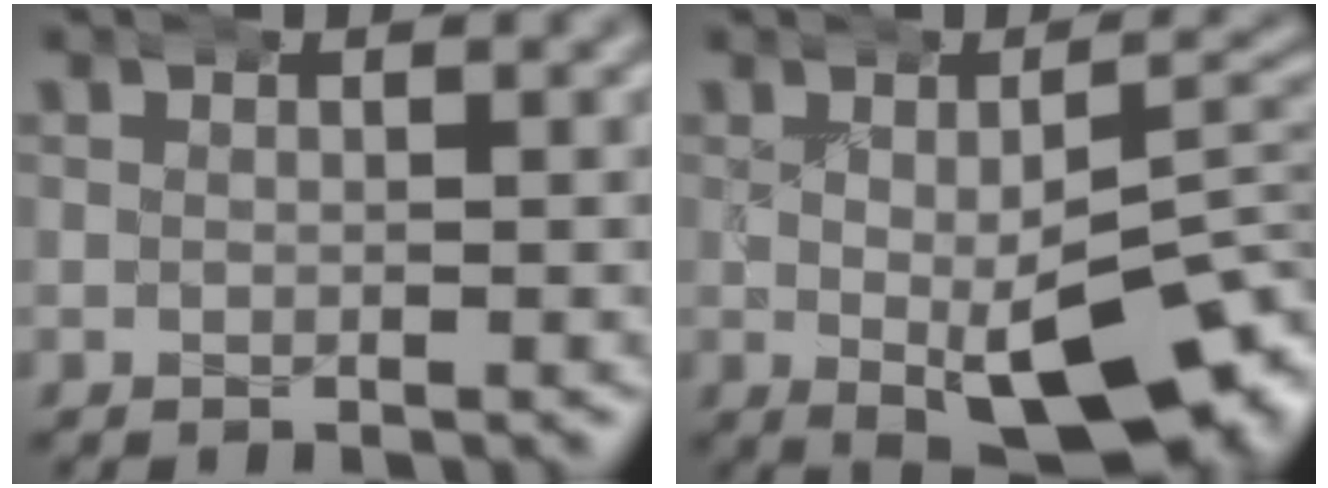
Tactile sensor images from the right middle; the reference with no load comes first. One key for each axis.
{"total": 11.3, "fx": -3.8, "fy": 5.1, "fz": 9.3, "tx": -0.122, "ty": -0.034, "tz": -0.038}